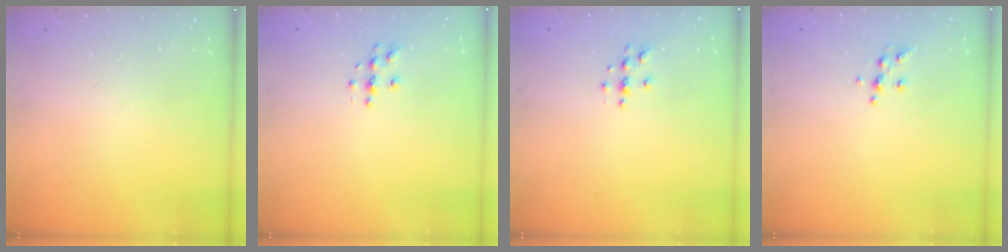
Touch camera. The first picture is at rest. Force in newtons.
{"total": 4.9, "press": 4.8, "slide": 0.6}
{"total": 3.8, "press": 3.8, "slide": 0.4}
{"total": 6.4, "press": 6.4, "slide": 0.5}